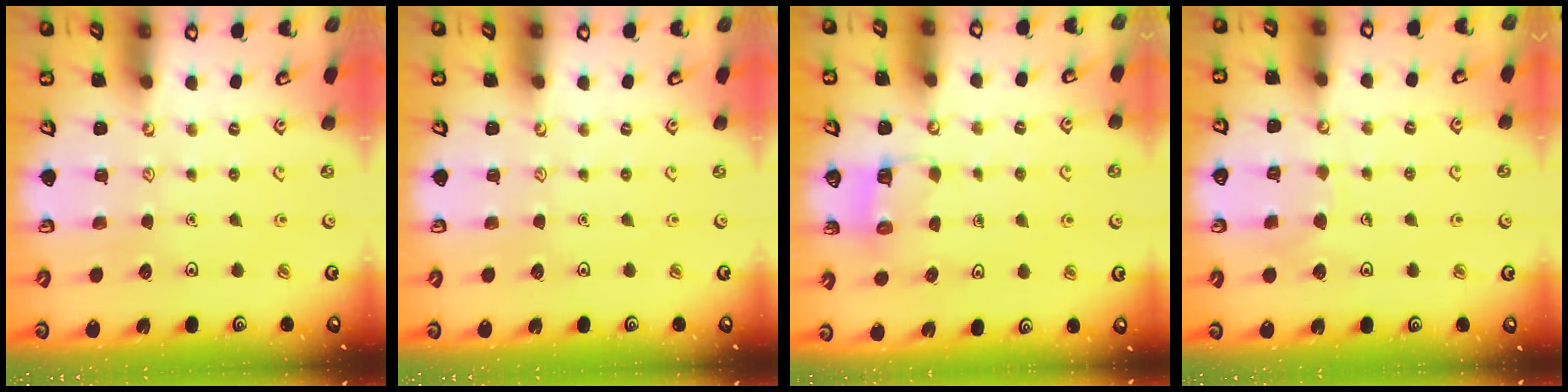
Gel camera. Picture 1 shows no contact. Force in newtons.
{"total": 0.0}
{"total": 3.6, "press": 3.6, "slide": 0.1}
{"total": 4.8, "press": 4.8, "slide": 0.1}